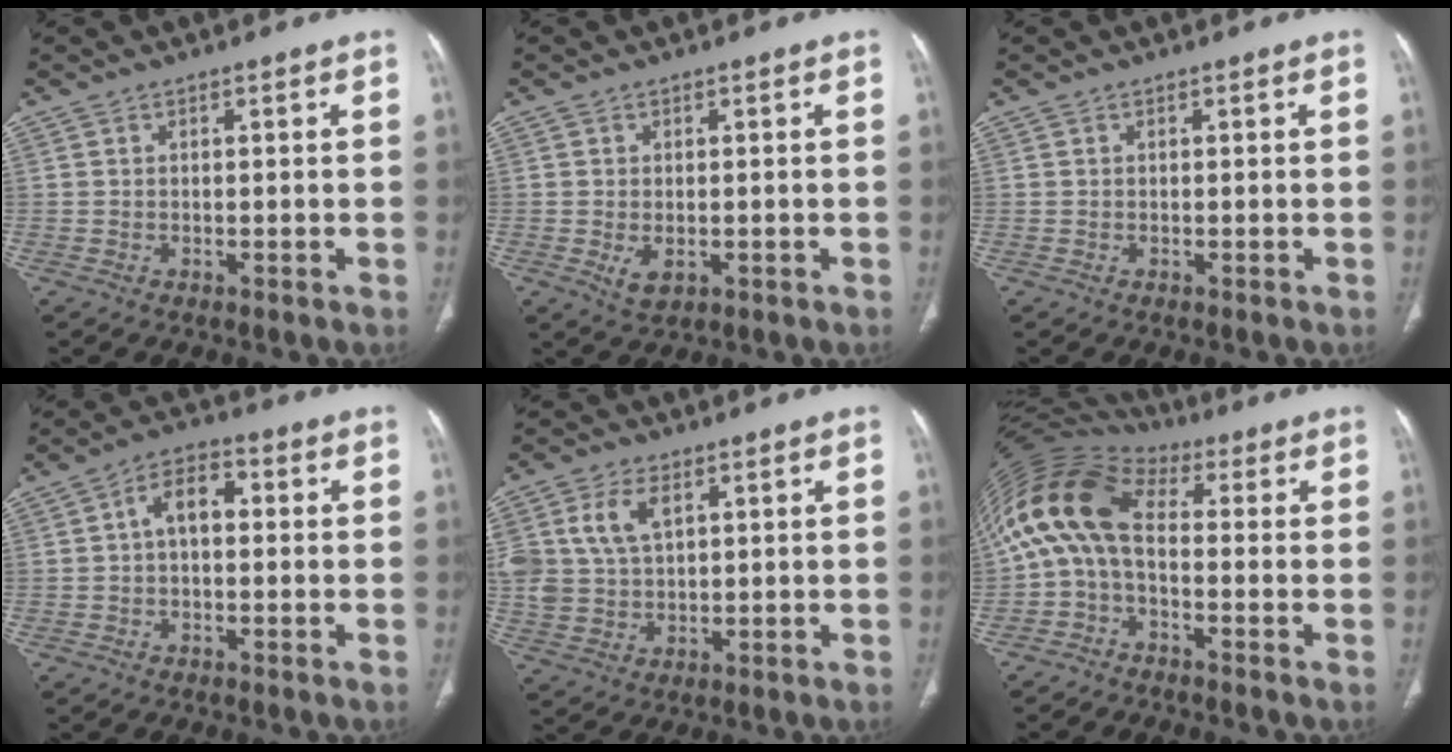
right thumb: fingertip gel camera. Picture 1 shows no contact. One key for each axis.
{"total": 3.2, "fx": -0.7, "fy": 2.0, "fz": 2.4, "tx": -0.042, "ty": -0.006, "tz": -0.003}
{"total": 0.0}
{"total": 6.5, "fx": 0.6, "fy": 3.9, "fz": 5.2, "tx": -0.079, "ty": 0.024, "tz": 0.000}
{"total": 9.9, "fx": 3.5, "fy": 6.3, "fz": 6.9, "tx": -0.142, "ty": 0.001, "tz": 0.075}
{"total": 13.3, "fx": 0.2, "fy": 7.6, "fz": 11.0, "tx": -0.216, "ty": 0.049, "tz": -0.014}